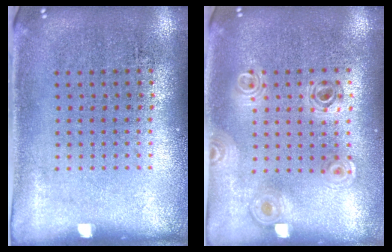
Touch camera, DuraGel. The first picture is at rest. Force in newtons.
{"total": 0.9, "press": 0.9, "slide": 0.1}